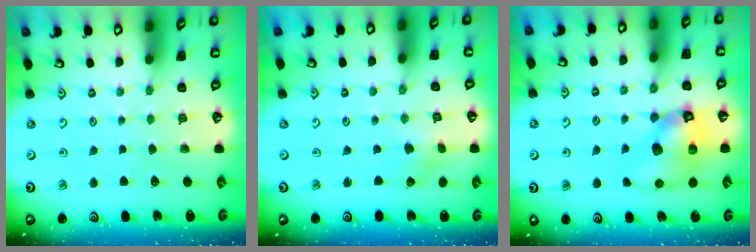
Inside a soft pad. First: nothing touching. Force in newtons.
{"total": 0.8, "press": 0.8, "slide": 0.2}
{"total": 12.4, "press": 12.2, "slide": 2.1}